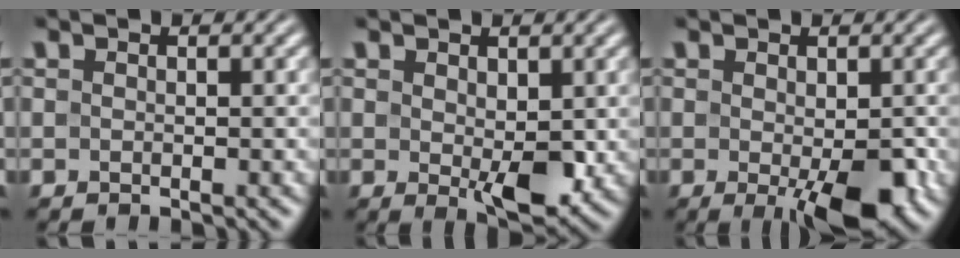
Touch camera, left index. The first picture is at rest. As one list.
[{"total": 4.0, "force": [0.3, 2.0, 3.4], "torque": [-0.057, -0.009, 0.010]}, {"total": 5.5, "force": [-1.7, 1.8, 4.9], "torque": [-0.073, -0.013, -0.025]}]